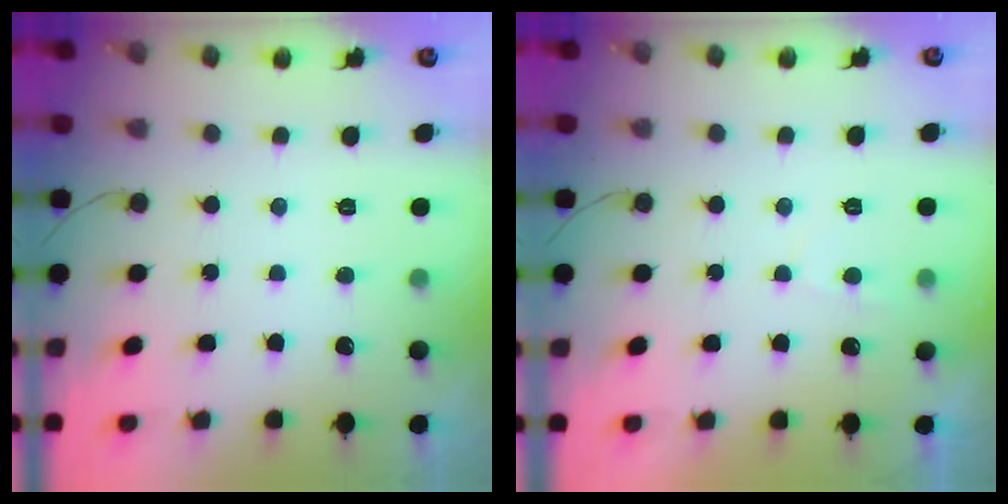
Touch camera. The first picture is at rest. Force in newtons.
{"total": 2.4, "press": 2.3, "slide": 0.6}